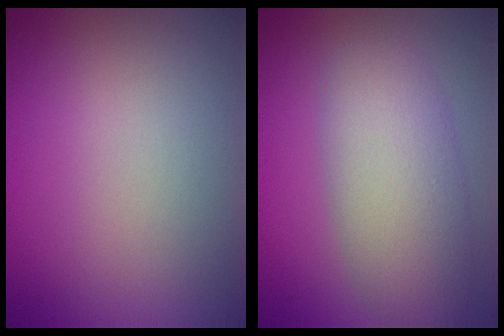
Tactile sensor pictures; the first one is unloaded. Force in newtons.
{"total": 5.8, "press": 5.7, "slide": 0.2}